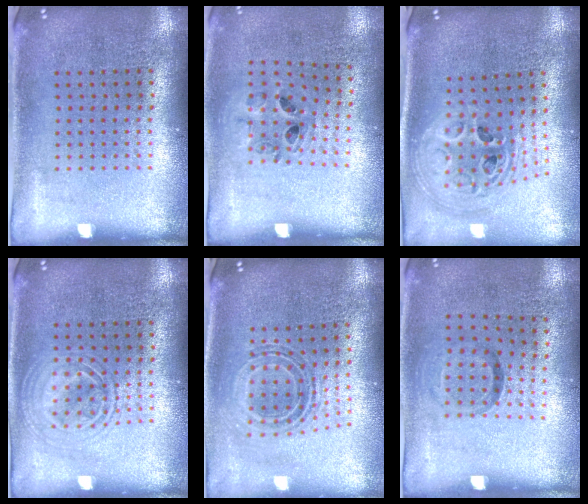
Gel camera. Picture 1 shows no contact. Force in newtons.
{"total": 0.9, "press": 0.7, "slide": 0.4}
{"total": 2.5, "press": 1.9, "slide": 1.6}
{"total": 2.4, "press": 2.4, "slide": 0.3}
{"total": 0.7, "press": 0.7, "slide": 0.3}
{"total": 0.9, "press": 0.6, "slide": 0.8}